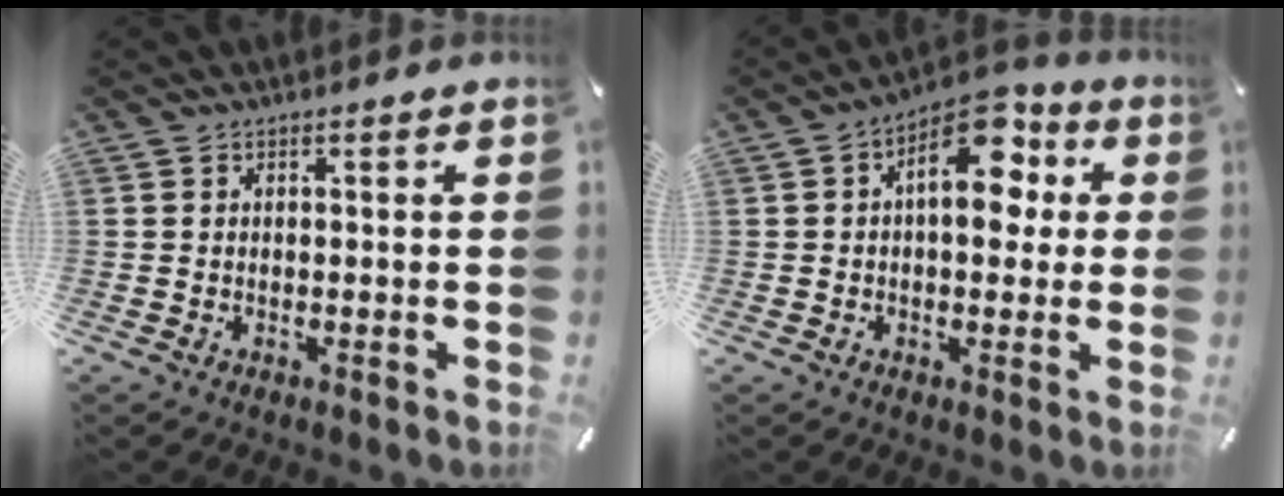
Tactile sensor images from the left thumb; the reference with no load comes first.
{"total": 12.2, "force": [3.3, 7.1, 9.4], "torque": [-0.116, -0.018, 0.054]}